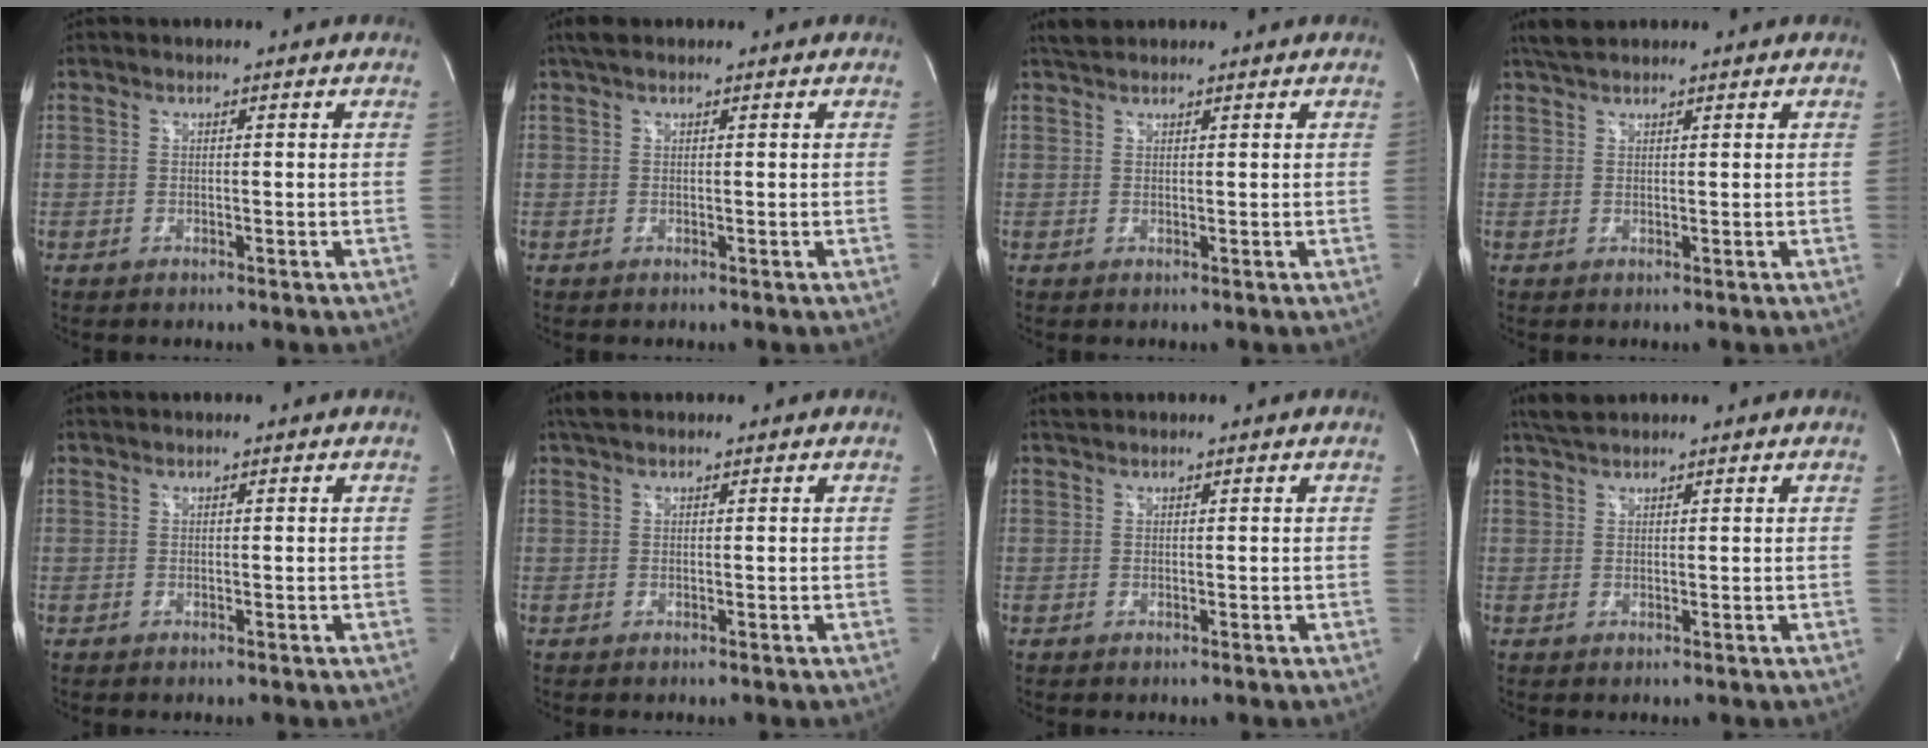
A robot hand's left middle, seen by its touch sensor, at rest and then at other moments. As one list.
[{"total": 2.0, "force": [1.5, 0.7, 1.1], "torque": [-0.025, 0.020, 0.028]}, {"total": 1.9, "force": [1.8, 0.5, 0.4], "torque": [-0.014, 0.014, 0.034]}, {"total": 2.3, "force": [2.1, 0.7, 0.7], "torque": [-0.018, 0.016, 0.039]}, {"total": 0.0}, {"total": 2.1, "force": [1.6, 0.6, 1.1], "torque": [-0.024, 0.019, 0.031]}, {"total": 0.7, "force": [0.7, 0.0, 0.0], "torque": [-0.010, 0.010, 0.019]}, {"total": 2.6, "force": [2.4, 0.4, 1.0], "torque": [-0.025, 0.015, 0.049]}]